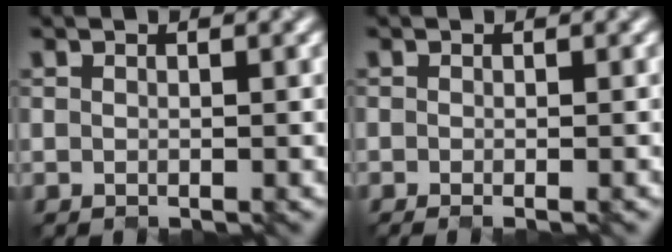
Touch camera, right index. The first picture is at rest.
{"total": 0.7, "force": [-0.4, 0.0, 0.5], "torque": [-0.011, -0.006, -0.009]}